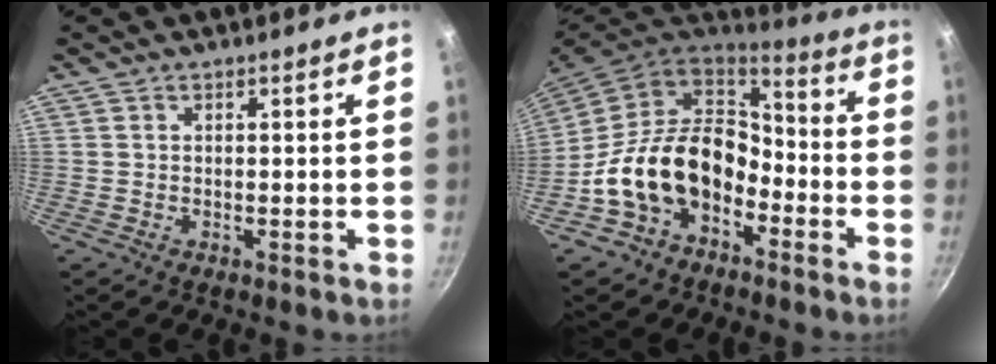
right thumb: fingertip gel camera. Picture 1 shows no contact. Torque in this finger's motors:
{"motor_torque": [2.14, 2.20, 1.28, -1.49, 0.33]}